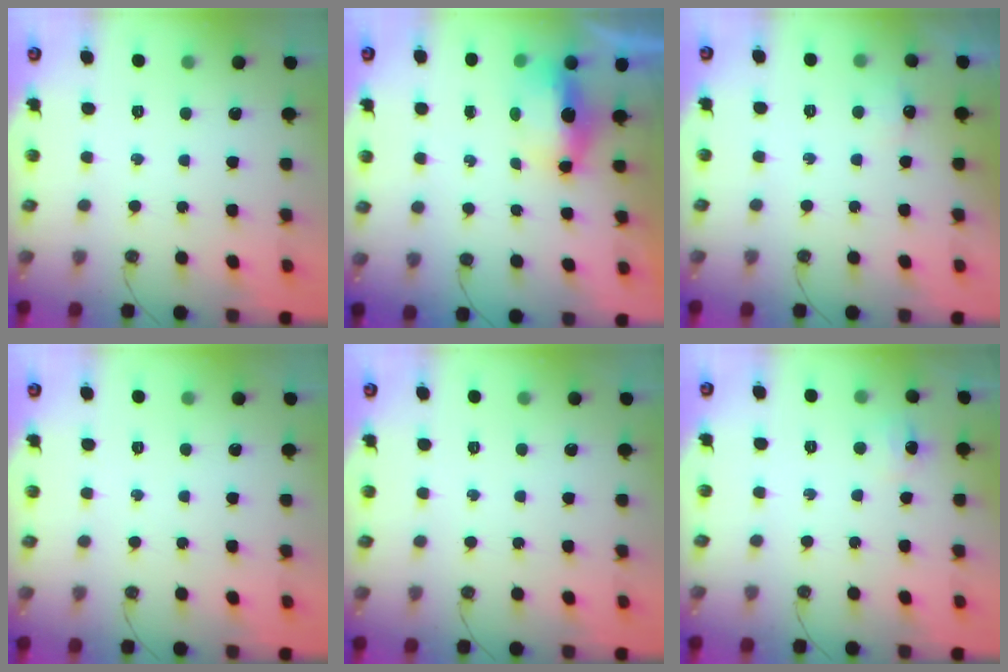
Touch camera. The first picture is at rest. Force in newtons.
{"total": 6.5, "press": 6.4, "slide": 1.1}
{"total": 4.3, "press": 4.2, "slide": 1.1}
{"total": 0.0}
{"total": 0.0}
{"total": 5.1, "press": 5.0, "slide": 0.7}